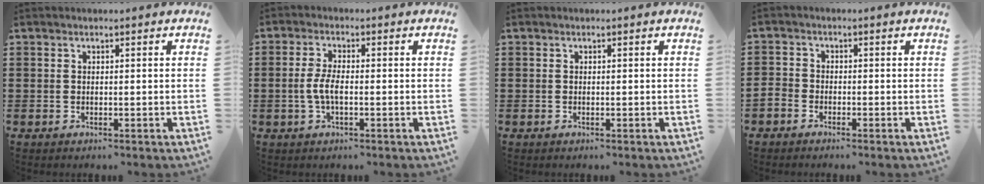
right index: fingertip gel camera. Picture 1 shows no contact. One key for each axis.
{"total": 3.9, "fx": -0.8, "fy": 1.3, "fz": 3.6, "tx": -0.093, "ty": -0.006, "tz": -0.024}
{"total": 0.0}
{"total": 1.9, "fx": -1.7, "fy": 0.9, "fz": 0.2, "tx": -0.016, "ty": 0.002, "tz": -0.040}